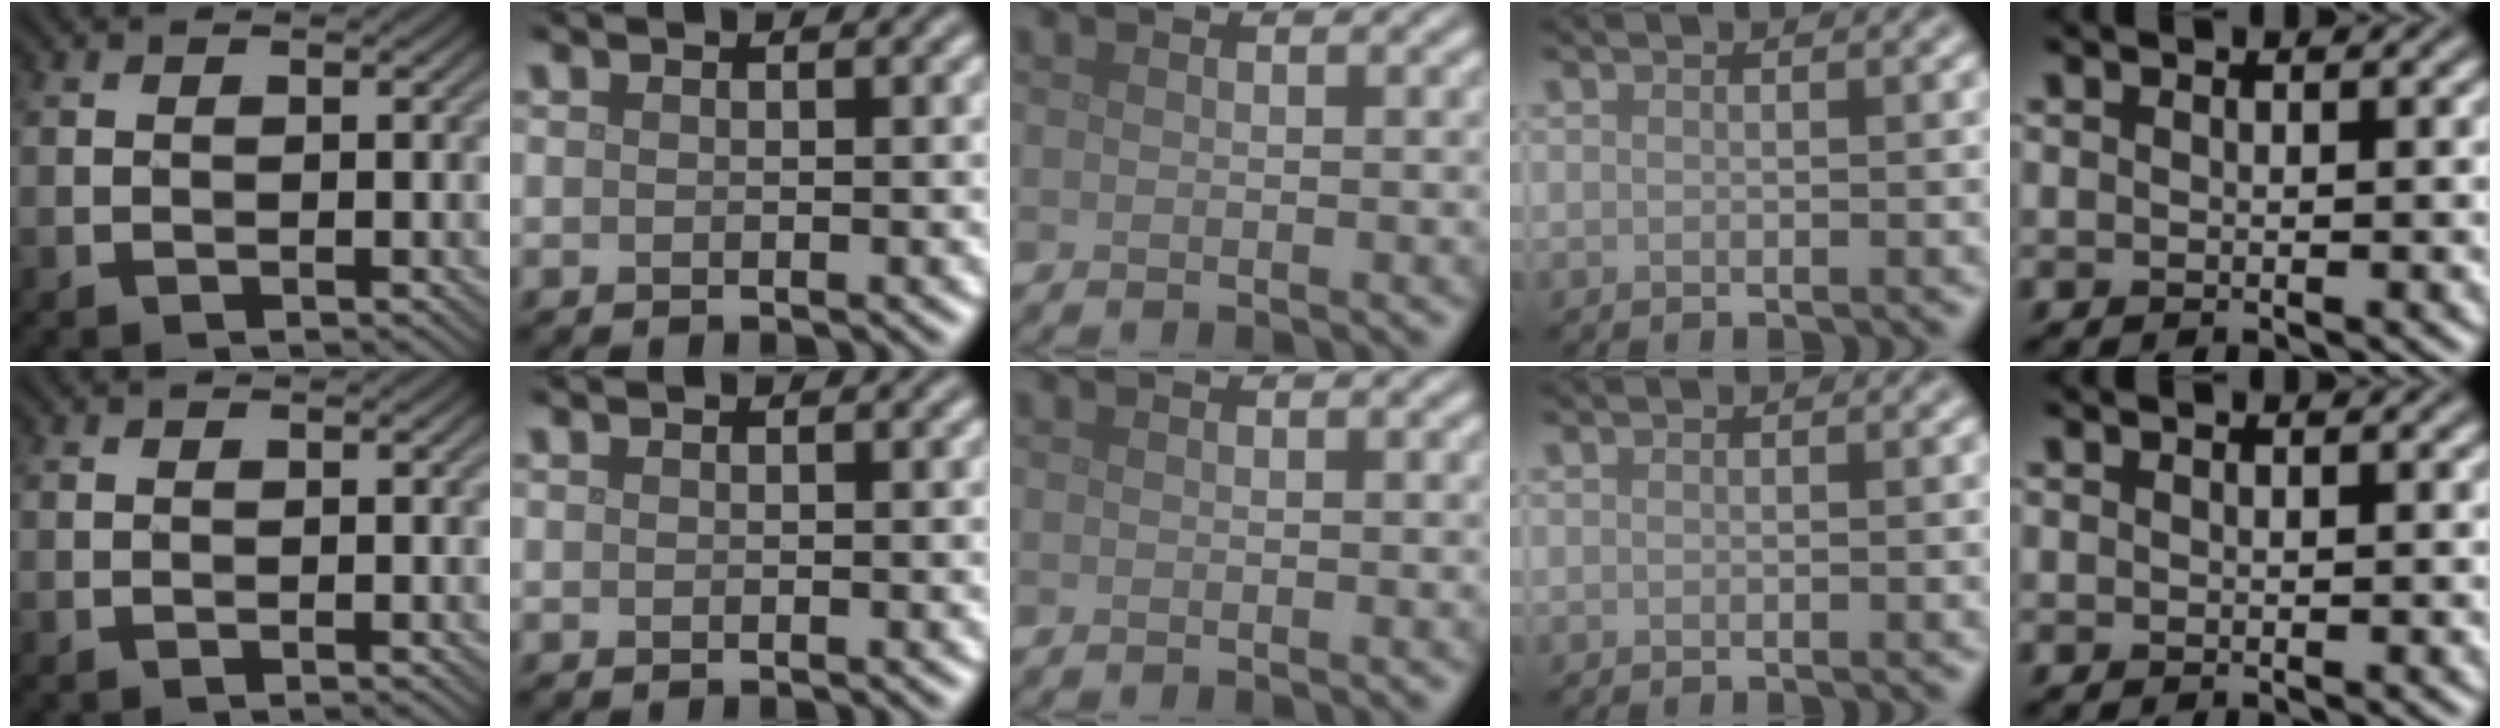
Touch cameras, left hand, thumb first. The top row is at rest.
{}